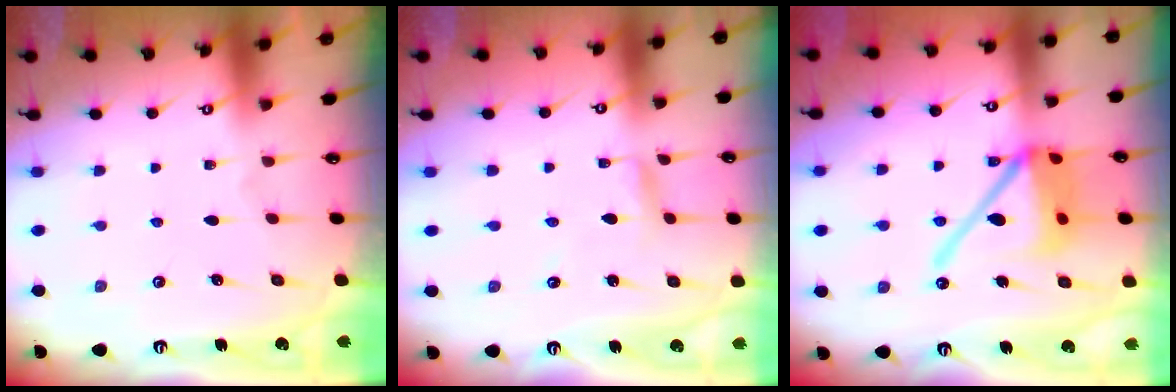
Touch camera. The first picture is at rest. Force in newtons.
{"total": 2.1, "press": 2.1, "slide": 0.1}
{"total": 16.2, "press": 16.0, "slide": 2.3}